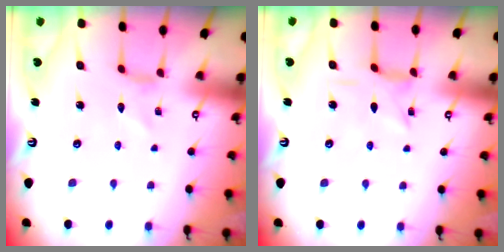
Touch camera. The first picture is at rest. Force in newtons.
{"total": 2.9, "press": 2.8, "slide": 0.5}